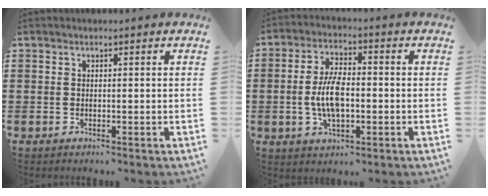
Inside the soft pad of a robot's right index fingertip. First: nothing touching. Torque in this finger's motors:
{"motor_torque": [2.14, 0.00, 0.32, 0.09]}